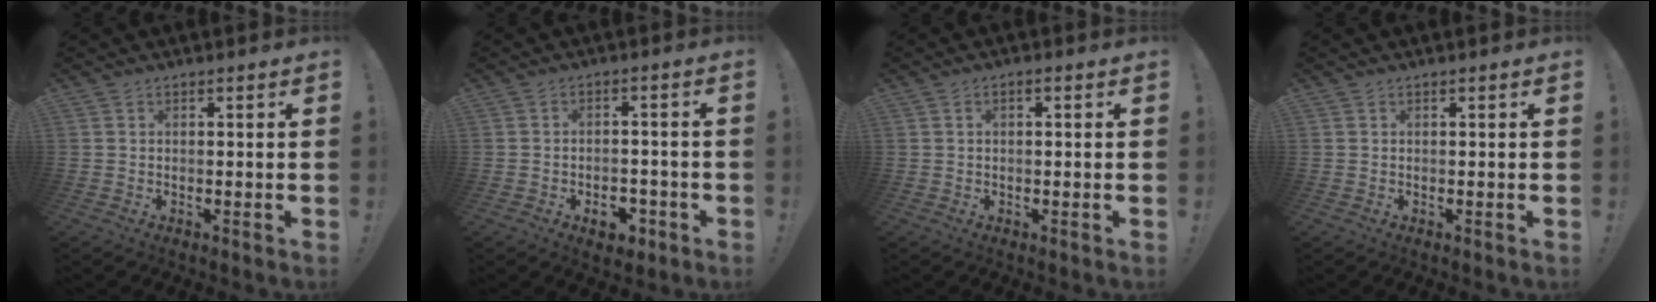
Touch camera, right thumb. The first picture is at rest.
{"total": 6.0, "force": [-3.2, 4.0, 3.3], "torque": [-0.020, 0.018, -0.054]}
{"total": 1.3, "force": [0.0, 0.6, 1.2], "torque": [-0.025, 0.005, 0.000]}
{"total": 0.0}